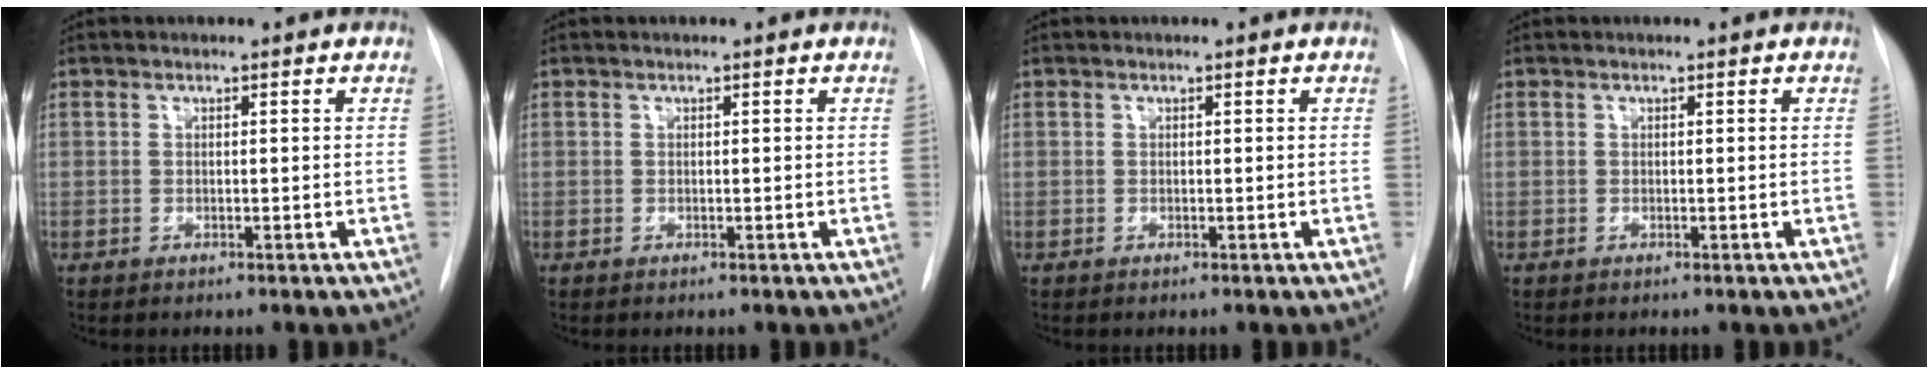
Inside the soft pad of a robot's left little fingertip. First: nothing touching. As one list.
[{"total": 0.0}, {"total": 0.0}, {"total": 0.0}]